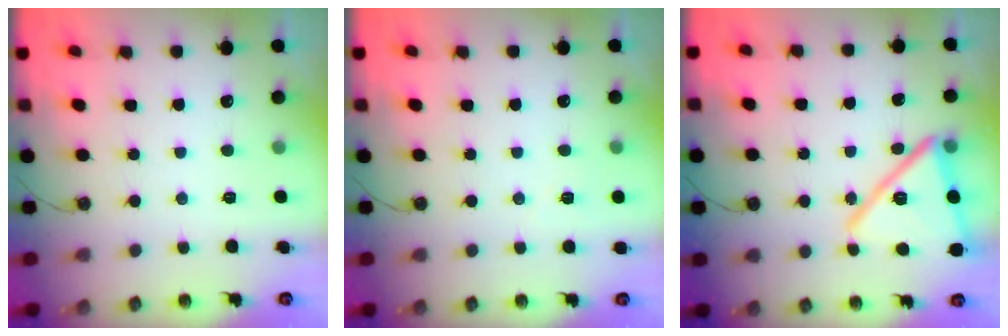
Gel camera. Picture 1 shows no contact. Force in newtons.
{"total": 10.4, "press": 2.6, "slide": 10.0}
{"total": 19.7, "press": 19.6, "slide": 1.6}